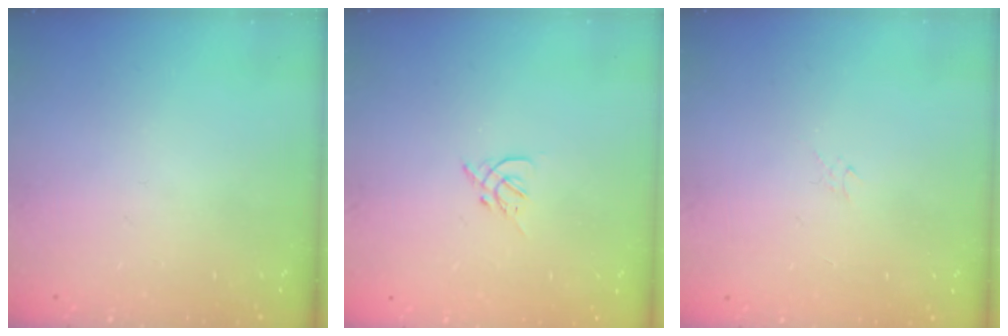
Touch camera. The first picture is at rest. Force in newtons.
{"total": 2.7, "press": 2.6, "slide": 0.7}
{"total": 1.3, "press": 1.3, "slide": 0.1}